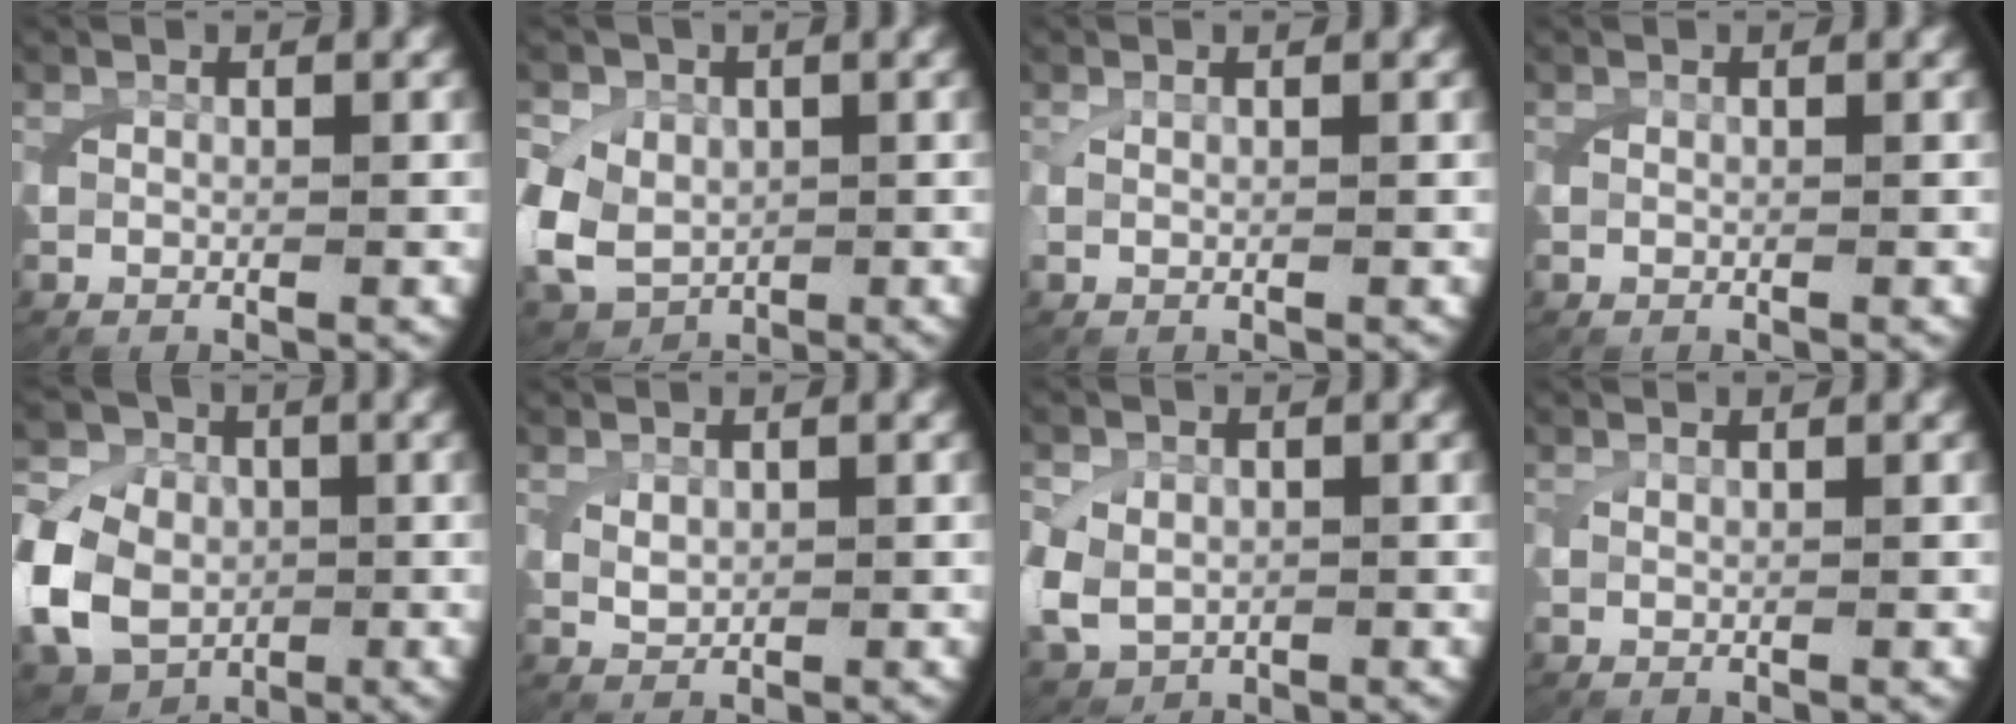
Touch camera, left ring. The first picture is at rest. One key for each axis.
{"total": 8.0, "fx": -1.5, "fy": 7.1, "fz": 3.3, "tx": -0.104, "ty": -0.050, "tz": -0.003}
{"total": 0.7, "fx": 0.4, "fy": 0.4, "fz": 0.5, "tx": -0.019, "ty": 0.000, "tz": 0.012}
{"total": 0.0}
{"total": 11.4, "fx": -2.3, "fy": 10.2, "fz": 4.5, "tx": -0.121, "ty": -0.046, "tz": -0.028}
{"total": 1.0, "fx": 0.6, "fy": 0.4, "fz": 0.7, "tx": -0.018, "ty": -0.005, "tz": 0.023}
{"total": 3.7, "fx": -0.6, "fy": 3.2, "fz": 1.9, "tx": -0.053, "ty": -0.019, "tz": 0.006}
{"total": 0.6, "fx": 0.5, "fy": 0.1, "fz": 0.4, "tx": -0.010, "ty": 0.002, "tz": 0.012}